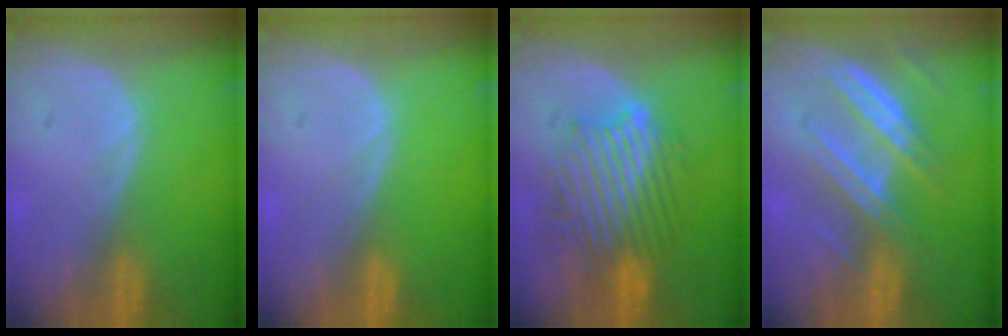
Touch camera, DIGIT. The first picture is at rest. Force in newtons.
{"total": 0.0}
{"total": 9.3, "press": 9.3, "slide": 0.9}
{"total": 7.8, "press": 7.0, "slide": 3.4}